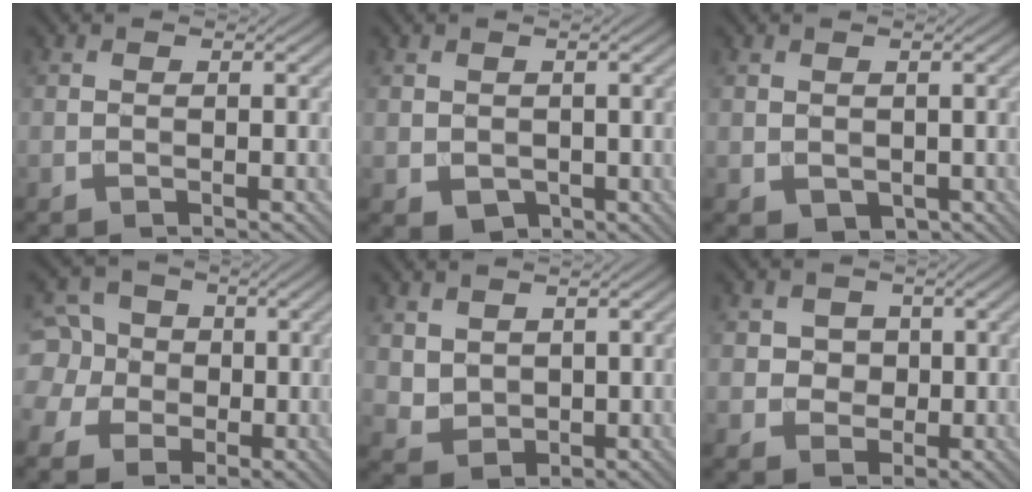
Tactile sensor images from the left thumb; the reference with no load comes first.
{"total": 2.0, "force": [0.0, 1.8, 1.0], "torque": [-0.029, -0.010, 0.005]}
{"total": 1.8, "force": [0.2, 1.6, 0.9], "torque": [-0.028, -0.010, 0.009]}
{"total": 7.7, "force": [0.0, 7.2, 2.7], "torque": [-0.091, 0.014, -0.019]}
{"total": 3.6, "force": [1.8, 2.7, 1.5], "torque": [-0.050, -0.009, 0.041]}
{"total": 4.2, "force": [1.2, 3.8, 1.3], "torque": [-0.044, -0.012, 0.026]}